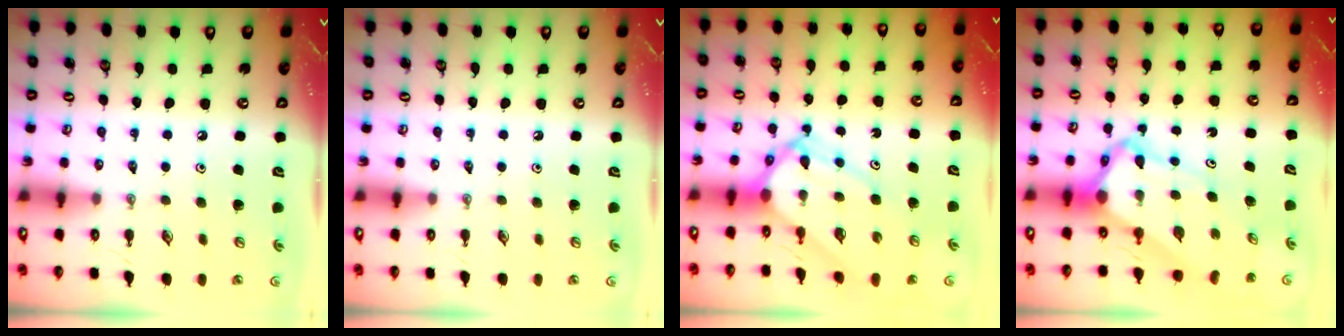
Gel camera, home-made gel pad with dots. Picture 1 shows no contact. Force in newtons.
{"total": 0.0}
{"total": 10.4, "press": 10.4, "slide": 1.0}
{"total": 9.3, "press": 9.2, "slide": 1.0}